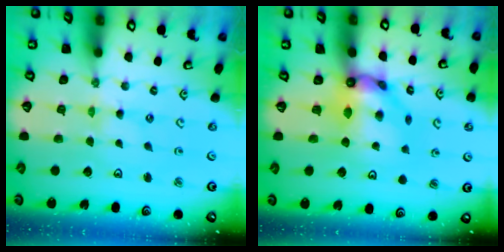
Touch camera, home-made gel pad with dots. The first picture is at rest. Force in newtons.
{"total": 10.5, "press": 10.4, "slide": 1.3}